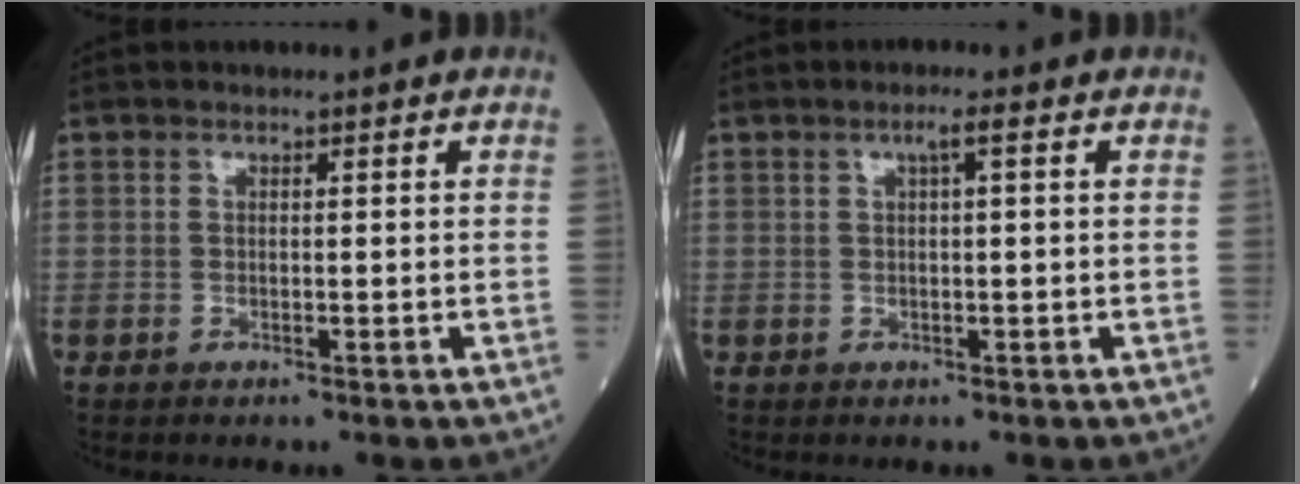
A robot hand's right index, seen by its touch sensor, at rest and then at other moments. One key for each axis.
{"total": 2.2, "fx": 0.8, "fy": 0.5, "fz": 2.0, "tx": -0.044, "ty": 0.009, "tz": 0.017}